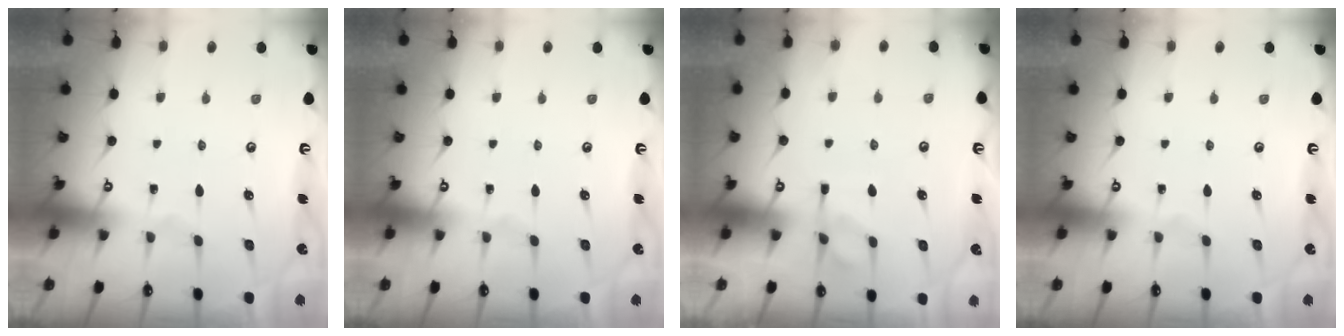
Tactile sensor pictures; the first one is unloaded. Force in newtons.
{"total": 0.0}
{"total": 6.6, "press": 6.5, "slide": 1.4}
{"total": 0.0}